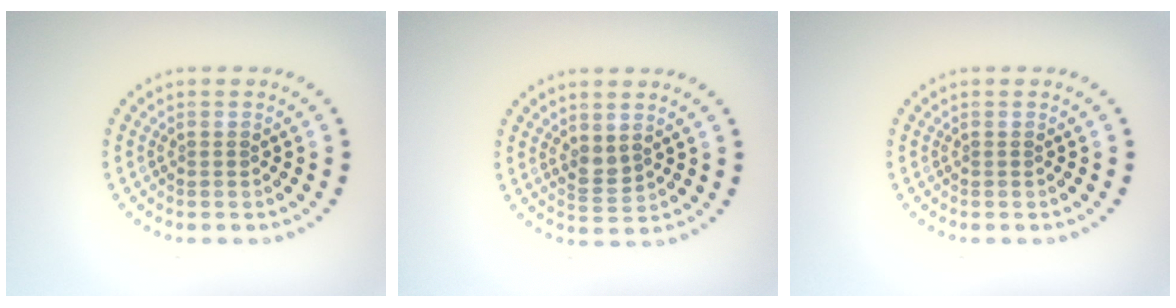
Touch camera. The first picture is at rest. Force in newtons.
{"total": 1.7, "press": 1.6, "slide": 0.7}
{"total": 0.0}